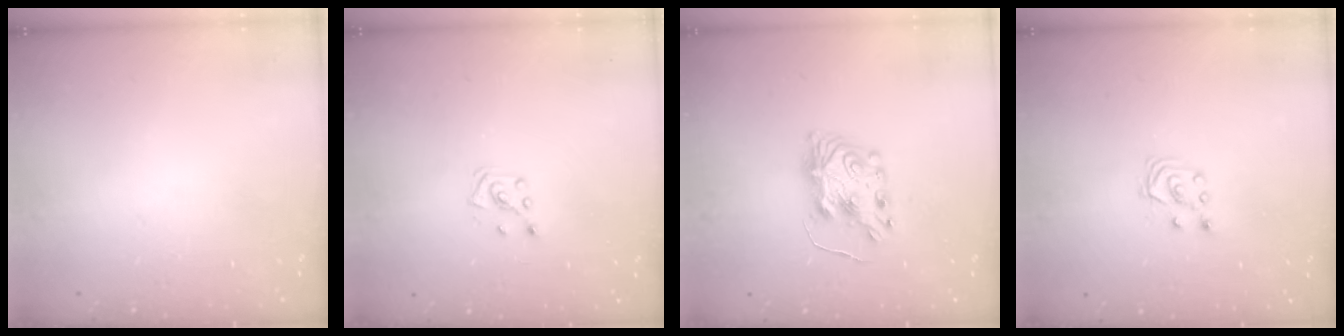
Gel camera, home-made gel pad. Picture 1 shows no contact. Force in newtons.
{"total": 3.8, "press": 3.8, "slide": 0.4}
{"total": 8.8, "press": 8.8, "slide": 0.6}
{"total": 2.8, "press": 2.7, "slide": 0.7}